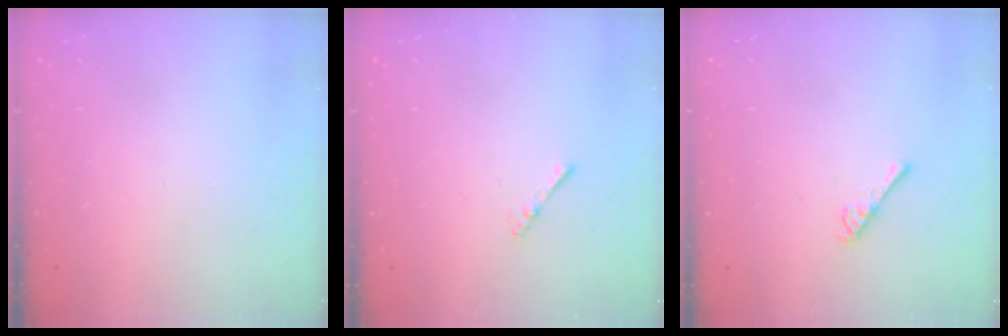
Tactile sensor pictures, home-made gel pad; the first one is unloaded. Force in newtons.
{"total": 2.2, "press": 2.2, "slide": 0.4}
{"total": 2.7, "press": 2.6, "slide": 0.4}